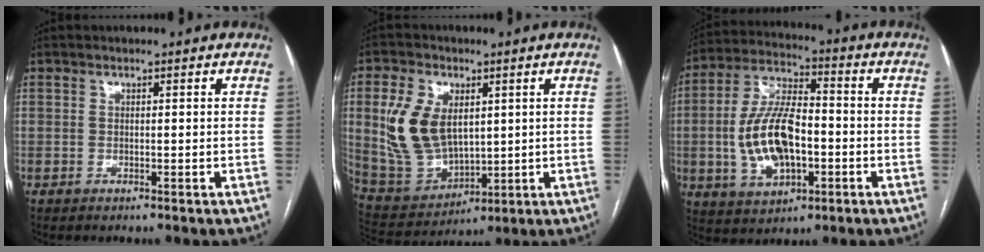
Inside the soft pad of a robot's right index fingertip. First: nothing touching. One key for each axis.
{"total": 13.0, "fx": 2.8, "fy": 8.1, "fz": 9.8, "tx": -0.216, "ty": 0.009, "tz": 0.071}
{"total": 13.8, "fx": -2.3, "fy": 6.4, "fz": 12.0, "tx": -0.250, "ty": 0.012, "tz": -0.036}